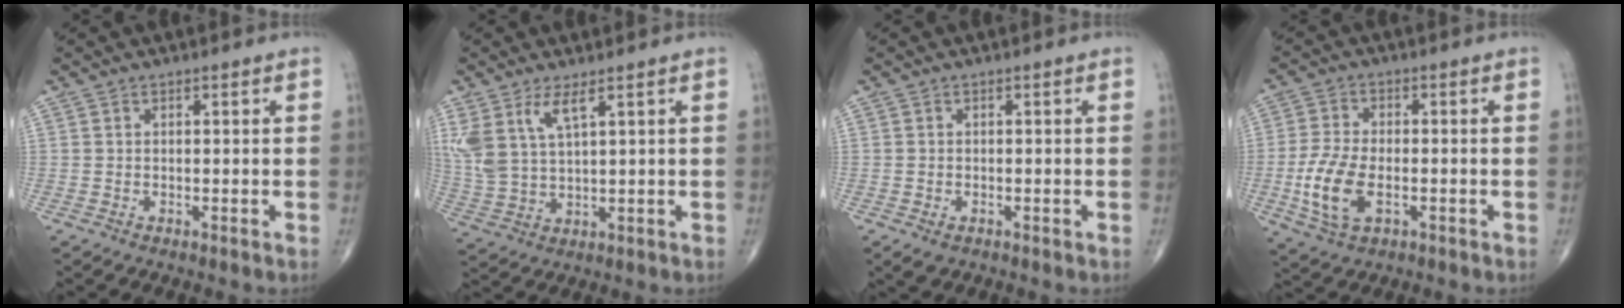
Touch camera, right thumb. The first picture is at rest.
{"total": 8.4, "force": [4.4, 3.1, 6.5], "torque": [-0.152, -0.017, 0.100]}
{"total": 2.0, "force": [-0.8, 1.3, 1.2], "torque": [-0.019, 0.001, -0.006]}
{"total": 9.7, "force": [-2.4, 5.2, 7.8], "torque": [-0.167, 0.001, -0.044]}